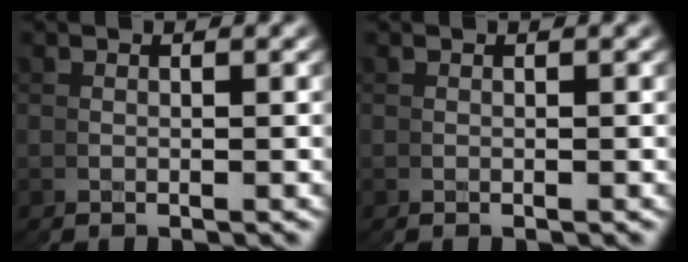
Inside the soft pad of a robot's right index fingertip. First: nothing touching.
{"total": 0.0}